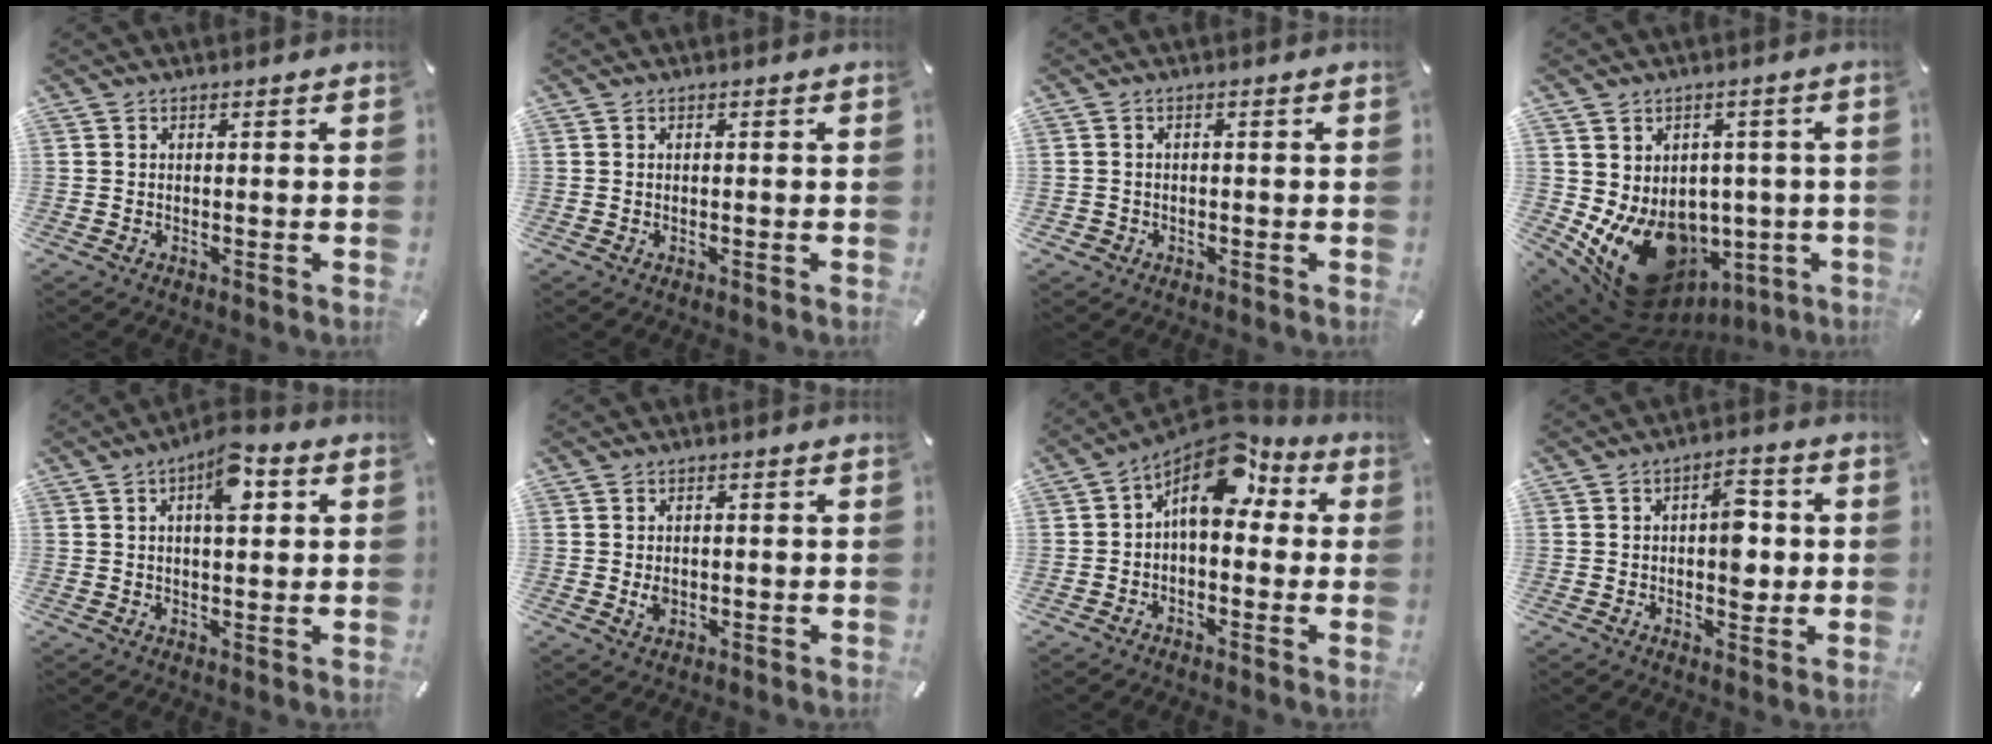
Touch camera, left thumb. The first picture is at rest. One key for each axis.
{"total": 0.0}
{"total": 1.5, "fx": -0.7, "fy": 1.3, "fz": 0.3, "tx": -0.005, "ty": 0.004, "tz": -0.017}
{"total": 13.0, "fx": -4.3, "fy": 9.6, "fz": 7.6, "tx": -0.132, "ty": -0.001, "tz": -0.061}
{"total": 8.4, "fx": 3.3, "fy": 3.7, "fz": 6.8, "tx": -0.097, "ty": -0.005, "tz": 0.049}
{"total": 2.3, "fx": -0.2, "fy": 1.8, "fz": 1.4, "tx": -0.019, "ty": 0.001, "tz": -0.005}
{"total": 10.8, "fx": 5.2, "fy": 6.5, "fz": 6.9, "tx": -0.115, "ty": -0.035, "tz": 0.094}
{"total": 8.0, "fx": 0.4, "fy": 4.4, "fz": 6.6, "tx": -0.074, "ty": -0.005, "tz": 0.000}